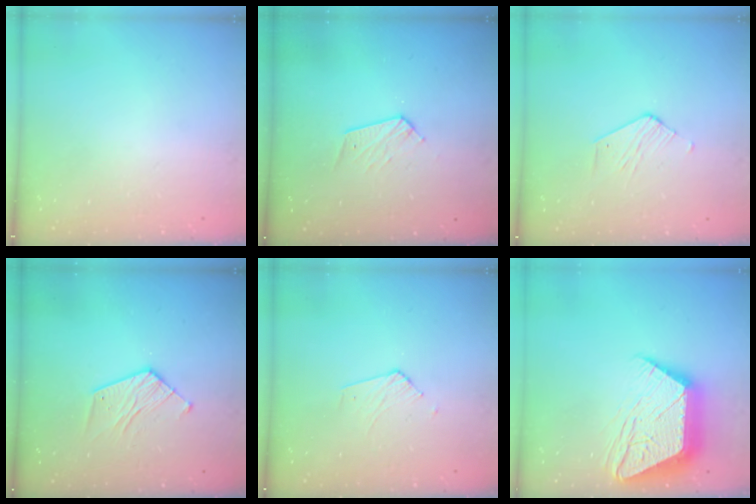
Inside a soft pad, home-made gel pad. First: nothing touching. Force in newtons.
{"total": 5.1, "press": 5.0, "slide": 0.5}
{"total": 2.5, "press": 2.5, "slide": 0.2}
{"total": 8.7, "press": 8.7, "slide": 0.5}
{"total": 2.9, "press": 2.9, "slide": 0.2}
{"total": 19.9, "press": 19.9, "slide": 1.3}